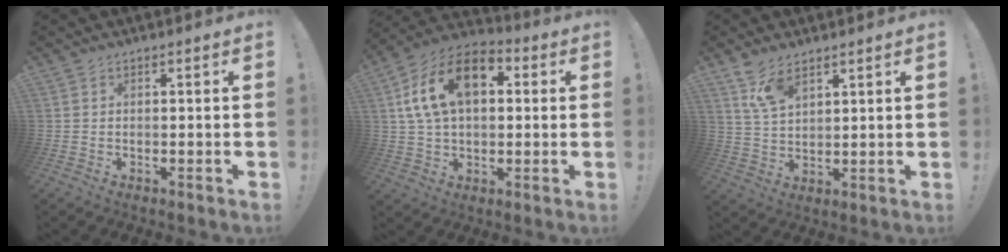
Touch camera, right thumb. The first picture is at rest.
{"total": 17.6, "force": [5.4, 10.9, 12.6], "torque": [-0.223, -0.002, 0.096]}
{"total": 7.8, "force": [5.2, 3.5, 4.6], "torque": [-0.094, -0.019, 0.101]}